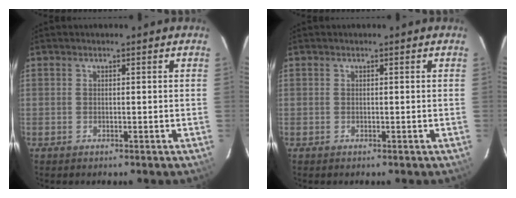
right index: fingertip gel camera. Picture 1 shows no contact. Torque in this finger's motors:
{"motor_torque": [0.00, 0.00, 0.01, 0.00]}